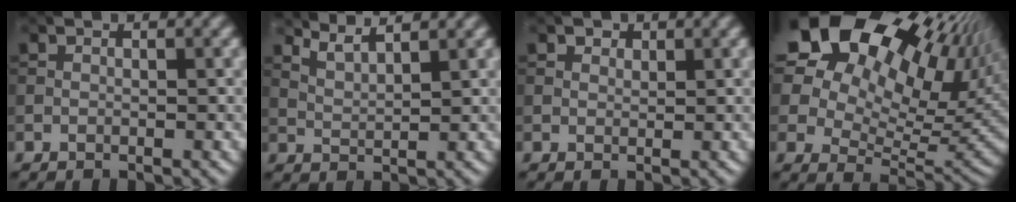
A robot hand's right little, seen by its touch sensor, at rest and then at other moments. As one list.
[{"total": 3.3, "force": [3.0, 0.5, 1.3], "torque": [-0.020, 0.003, 0.052]}, {"total": 1.1, "force": [0.9, 0.7, 0.3], "torque": [-0.007, -0.001, 0.012]}, {"total": 23.9, "force": [13.9, 13.9, 13.6], "torque": [-0.287, 0.085, 0.234]}]